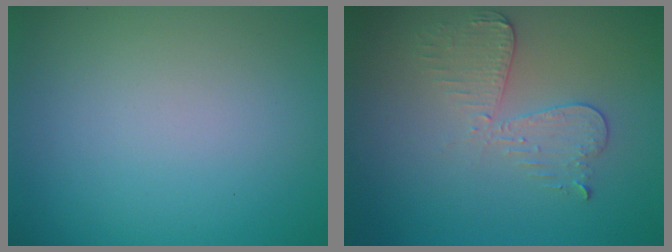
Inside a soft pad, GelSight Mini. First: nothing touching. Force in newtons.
{"total": 3.0, "press": 2.7, "slide": 1.2}